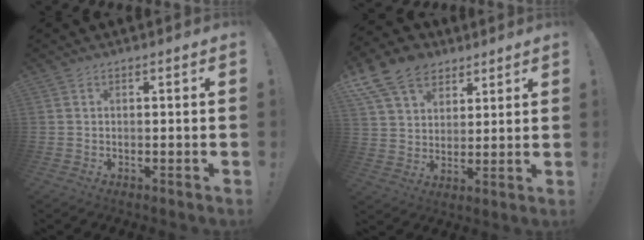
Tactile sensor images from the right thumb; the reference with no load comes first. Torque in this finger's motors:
{"motor_torque": [0.89, 0.91, 0.16, 0.11, 0.22]}